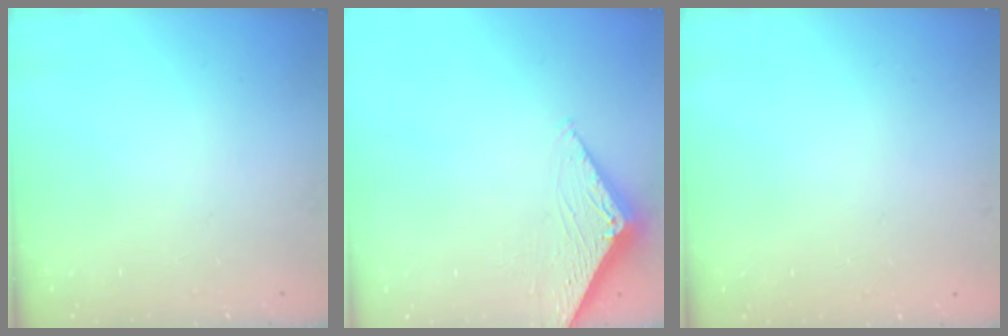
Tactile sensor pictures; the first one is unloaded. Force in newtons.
{"total": 2.8, "press": 2.8, "slide": 0.3}
{"total": 0.0}